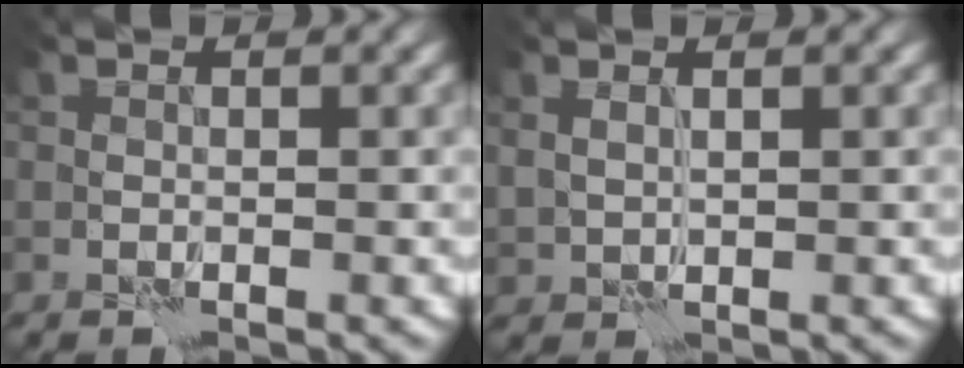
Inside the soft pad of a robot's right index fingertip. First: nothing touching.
{"total": 1.1, "force": [0.9, 0.3, 0.5], "torque": [-0.013, -0.004, 0.023]}